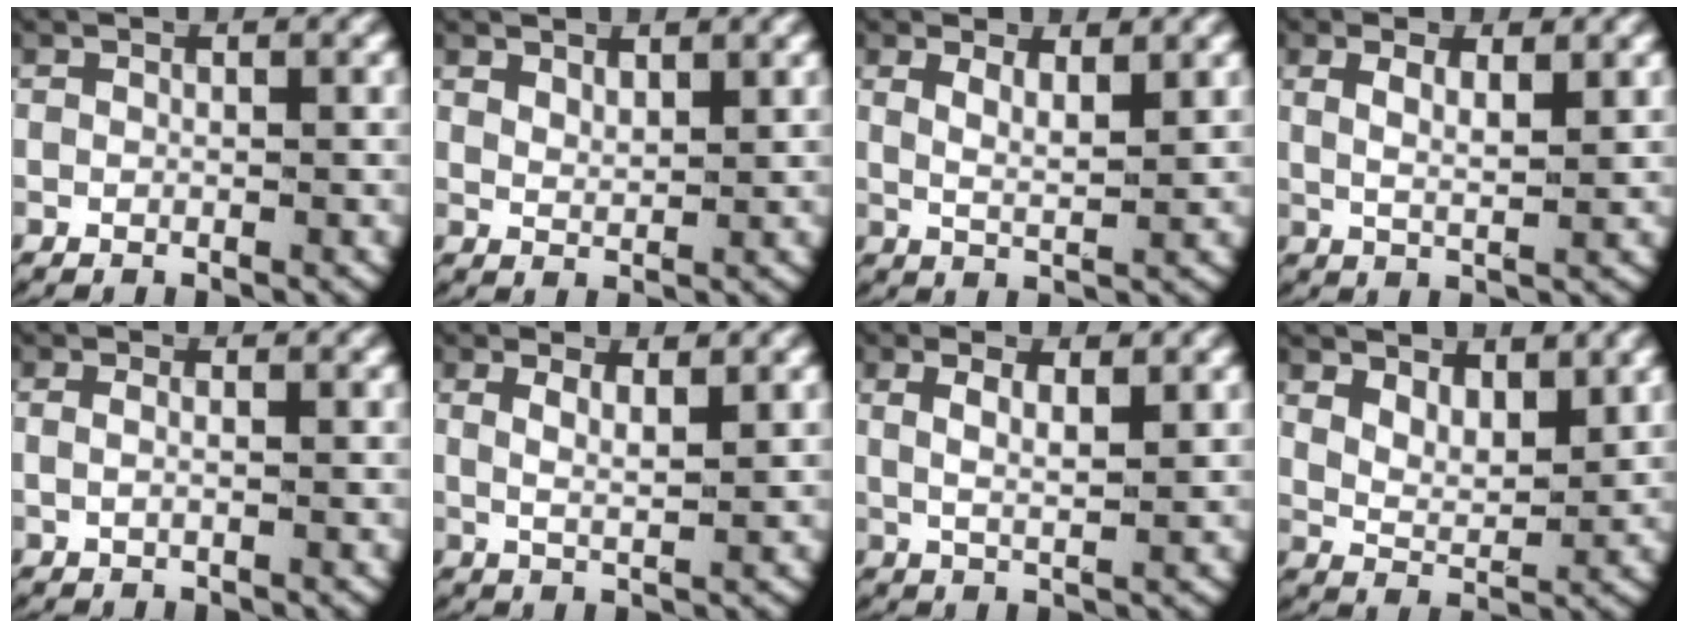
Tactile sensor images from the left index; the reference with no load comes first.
{"total": 1.8, "force": [1.7, 0.1, 0.4], "torque": [-0.014, -0.010, 0.039]}
{"total": 2.4, "force": [1.2, 0.8, 1.9], "torque": [-0.038, -0.011, 0.025]}
{"total": 2.9, "force": [1.1, 1.1, 2.5], "torque": [-0.047, -0.010, 0.025]}
{"total": 0.9, "force": [-0.1, 0.3, 0.9], "torque": [-0.027, -0.007, 0.000]}
{"total": 2.5, "force": [1.0, 0.7, 2.1], "torque": [-0.041, -0.010, 0.023]}
{"total": 3.2, "force": [1.1, 1.2, 2.7], "torque": [-0.053, -0.008, 0.024]}
{"total": 3.5, "force": [2.2, 2.1, 1.8], "torque": [-0.042, -0.016, 0.039]}